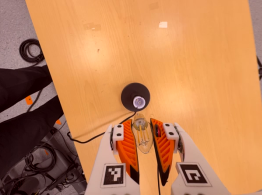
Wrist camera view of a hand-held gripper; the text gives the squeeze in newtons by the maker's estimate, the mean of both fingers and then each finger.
{"total": 23.5, "left": 25.5, "right": 21.4}